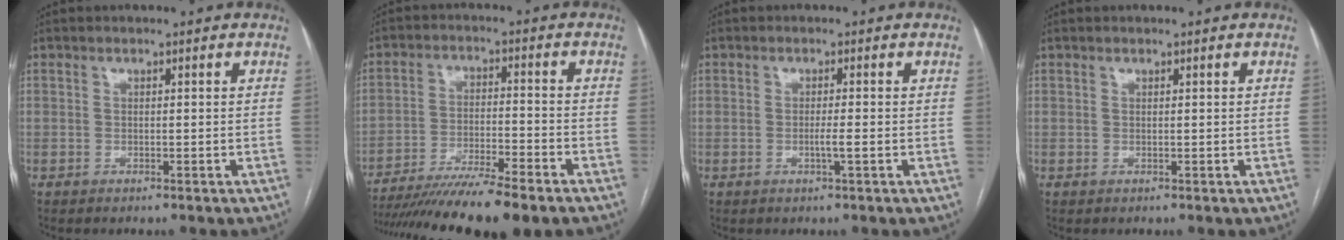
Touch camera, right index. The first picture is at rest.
{"total": 17.4, "force": [-14.3, 0.7, 9.8], "torque": [-0.150, -0.034, -0.229]}
{"total": 1.7, "force": [-0.5, -0.2, 1.6], "torque": [-0.030, -0.003, -0.009]}
{"total": 0.0}